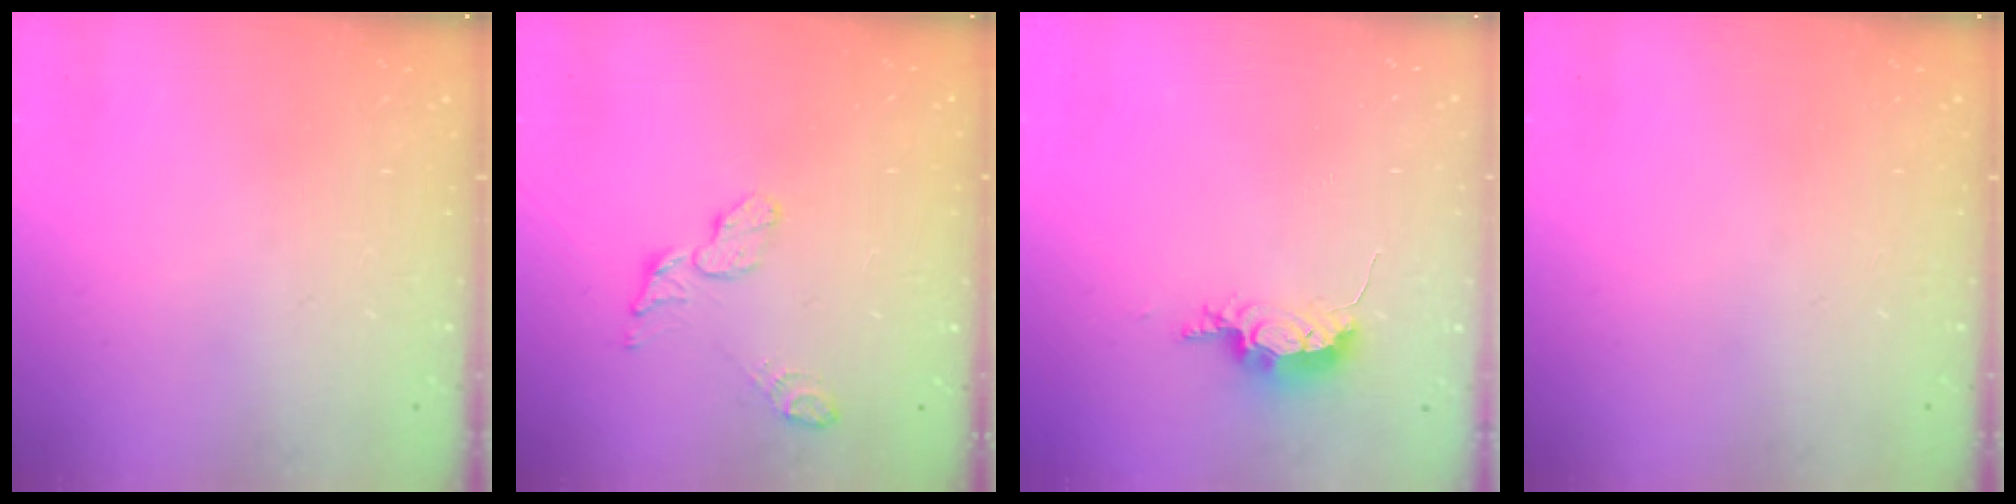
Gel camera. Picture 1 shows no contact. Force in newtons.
{"total": 6.0, "press": 6.0, "slide": 0.3}
{"total": 7.4, "press": 7.4, "slide": 0.5}
{"total": 0.0}